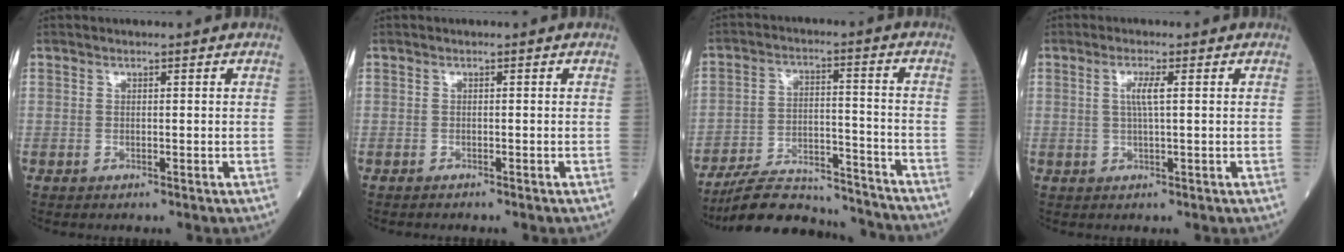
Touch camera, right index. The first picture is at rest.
{"total": 0.6, "force": [-0.6, 0.1, 0.1], "torque": [-0.007, -0.002, -0.012]}
{"total": 15.6, "force": [-14.9, 2.8, 3.7], "torque": [-0.057, 0.021, -0.229]}
{"total": 3.1, "force": [0.5, 0.1, 3.1], "torque": [-0.063, 0.001, 0.009]}